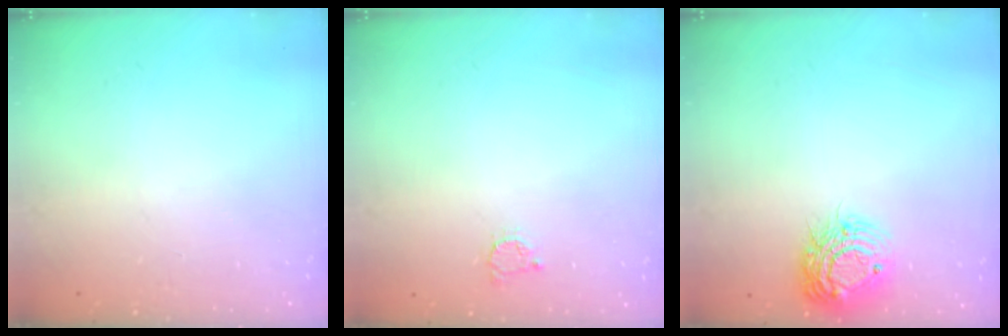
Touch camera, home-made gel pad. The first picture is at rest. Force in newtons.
{"total": 2.5, "press": 2.5, "slide": 0.3}
{"total": 12.7, "press": 12.7, "slide": 0.9}